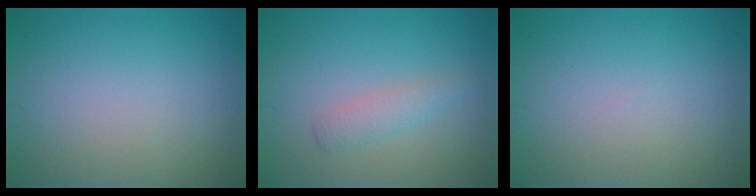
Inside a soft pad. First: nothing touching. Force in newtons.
{"total": 1.7, "press": 1.7, "slide": 0.1}
{"total": 0.0}